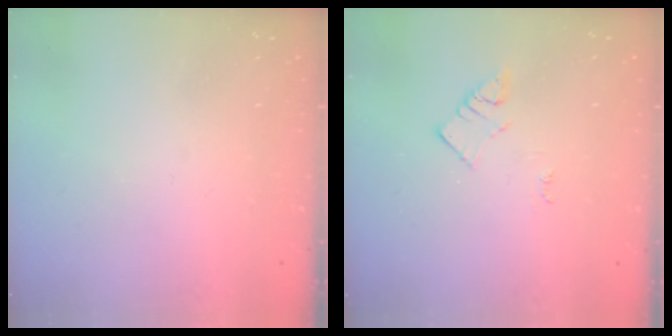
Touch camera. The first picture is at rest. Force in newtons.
{"total": 2.7, "press": 2.6, "slide": 0.4}